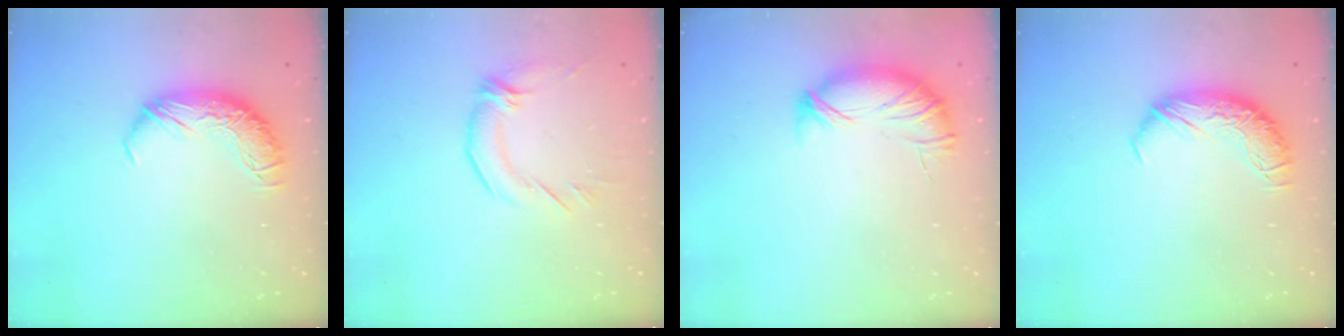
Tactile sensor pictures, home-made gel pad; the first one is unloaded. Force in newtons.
{"total": 2.3, "press": 0.8, "slide": 2.1}
{"total": 4.9, "press": 4.8, "slide": 1.0}
{"total": 0.0}